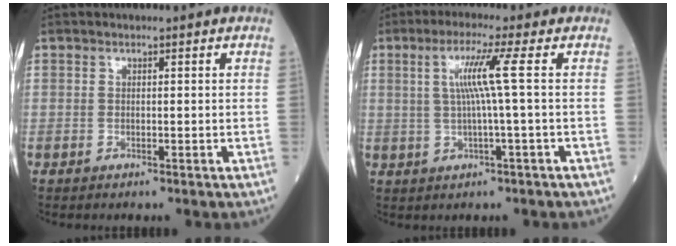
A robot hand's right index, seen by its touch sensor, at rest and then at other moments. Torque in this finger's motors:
{"motor_torque": [0.98, 0.17, 0.53, 0.15]}